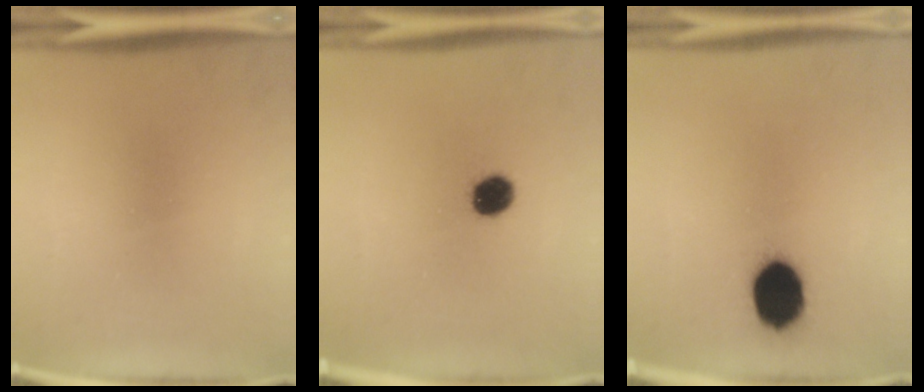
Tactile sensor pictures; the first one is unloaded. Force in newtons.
{"total": 5.9}
{"total": 11.6}